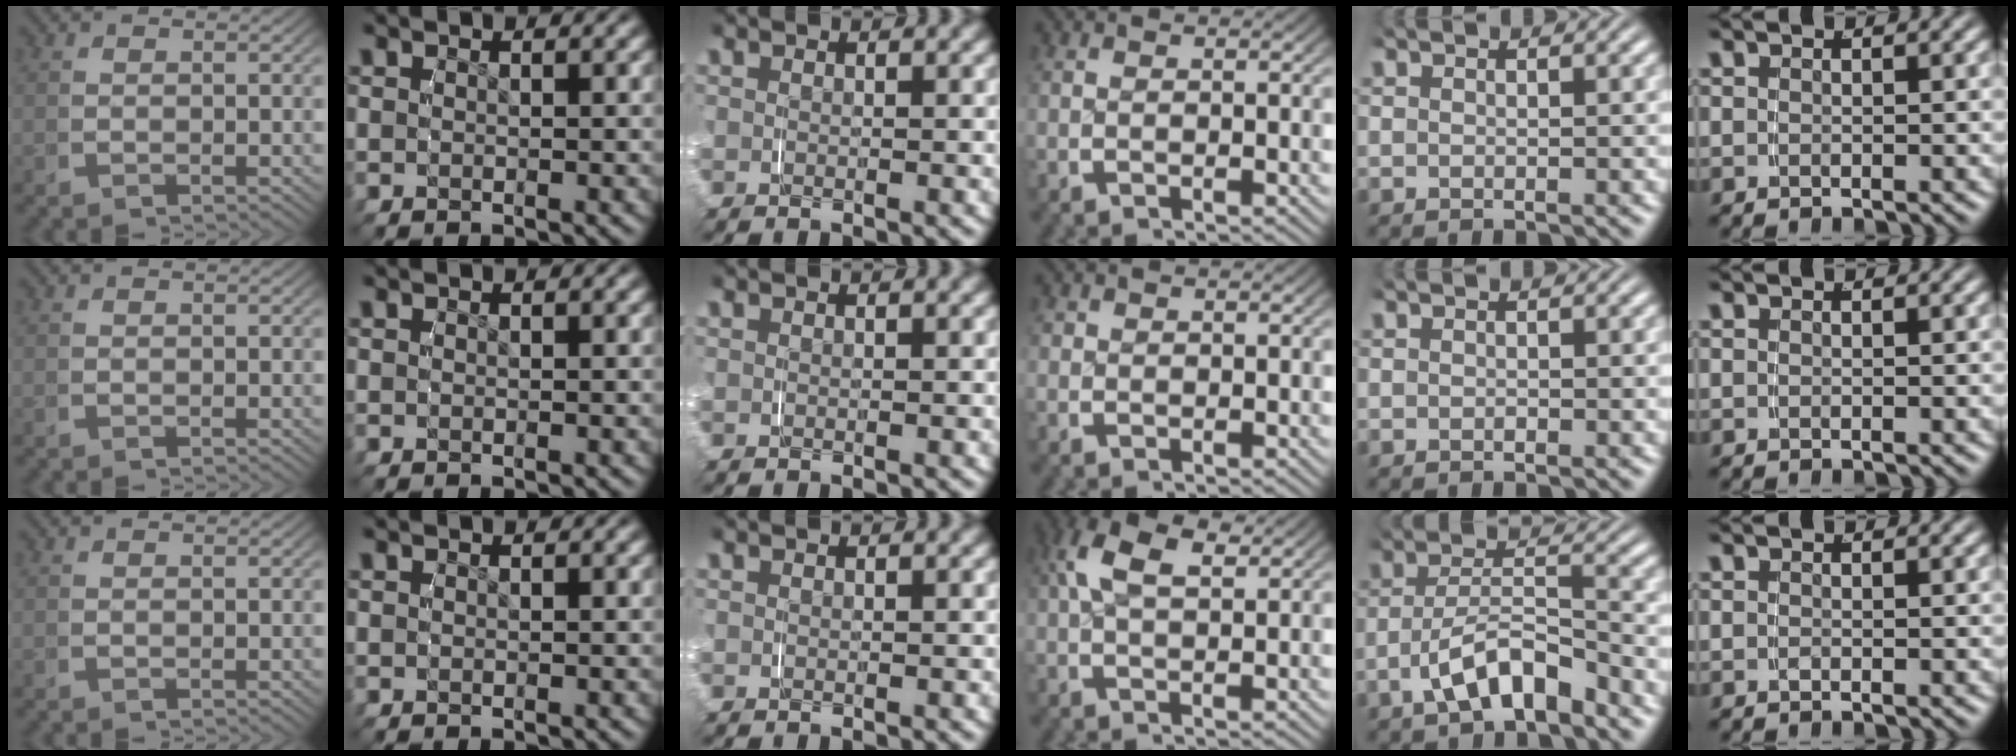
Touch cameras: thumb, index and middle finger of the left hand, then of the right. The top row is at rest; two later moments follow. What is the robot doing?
{"motion": "grasp_and_lifting", "object": "map"}